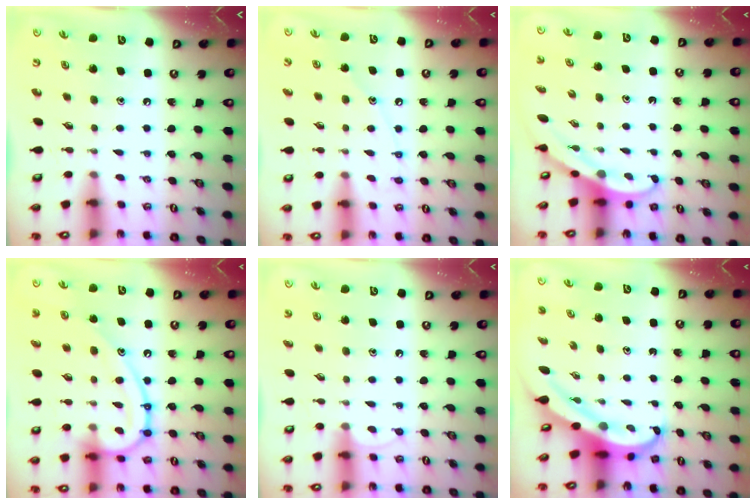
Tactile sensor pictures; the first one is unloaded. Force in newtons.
{"total": 7.4, "press": 7.3, "slide": 0.8}
{"total": 3.2, "press": 3.2, "slide": 0.2}
{"total": 17.3, "press": 17.2, "slide": 1.9}
{"total": 4.9, "press": 4.8, "slide": 0.5}
{"total": 5.8, "press": 5.7, "slide": 0.7}